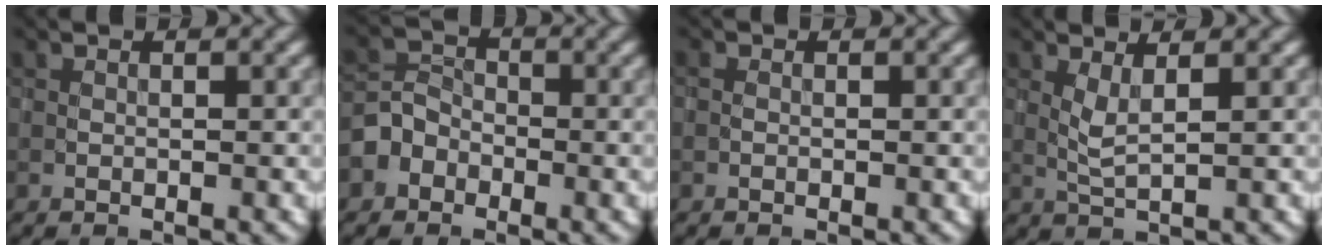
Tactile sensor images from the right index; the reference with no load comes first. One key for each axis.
{"total": 2.9, "fx": -1.6, "fy": 2.3, "fz": 0.7, "tx": -0.004, "ty": 0.010, "tz": -0.039}
{"total": 0.6, "fx": -0.2, "fy": 0.5, "fz": 0.3, "tx": -0.004, "ty": -0.001, "tz": -0.005}
{"total": 2.0, "fx": 0.7, "fy": 0.4, "fz": 1.8, "tx": -0.044, "ty": -0.002, "tz": 0.017}